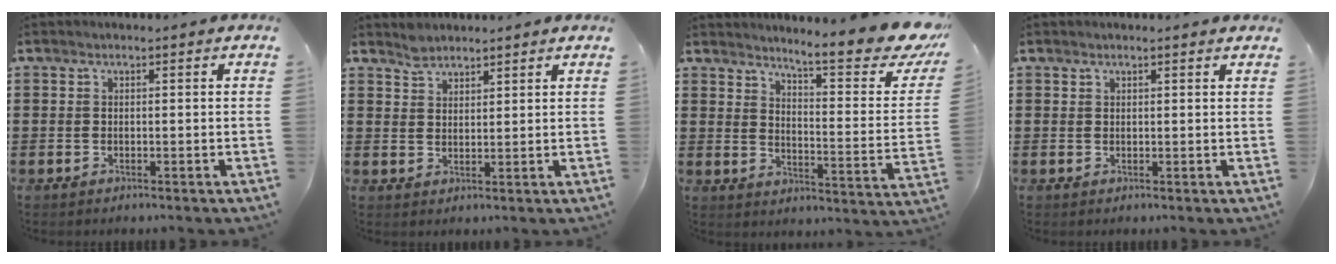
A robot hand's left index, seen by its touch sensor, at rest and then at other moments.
{"total": 2.4, "force": [2.3, 0.9, -0.1], "torque": [-0.006, 0.001, 0.046]}
{"total": 9.3, "force": [7.8, 0.1, 5.1], "torque": [-0.088, -0.062, 0.124]}
{"total": 0.9, "force": [0.9, 0.2, 0.1], "torque": [-0.004, 0.000, 0.017]}